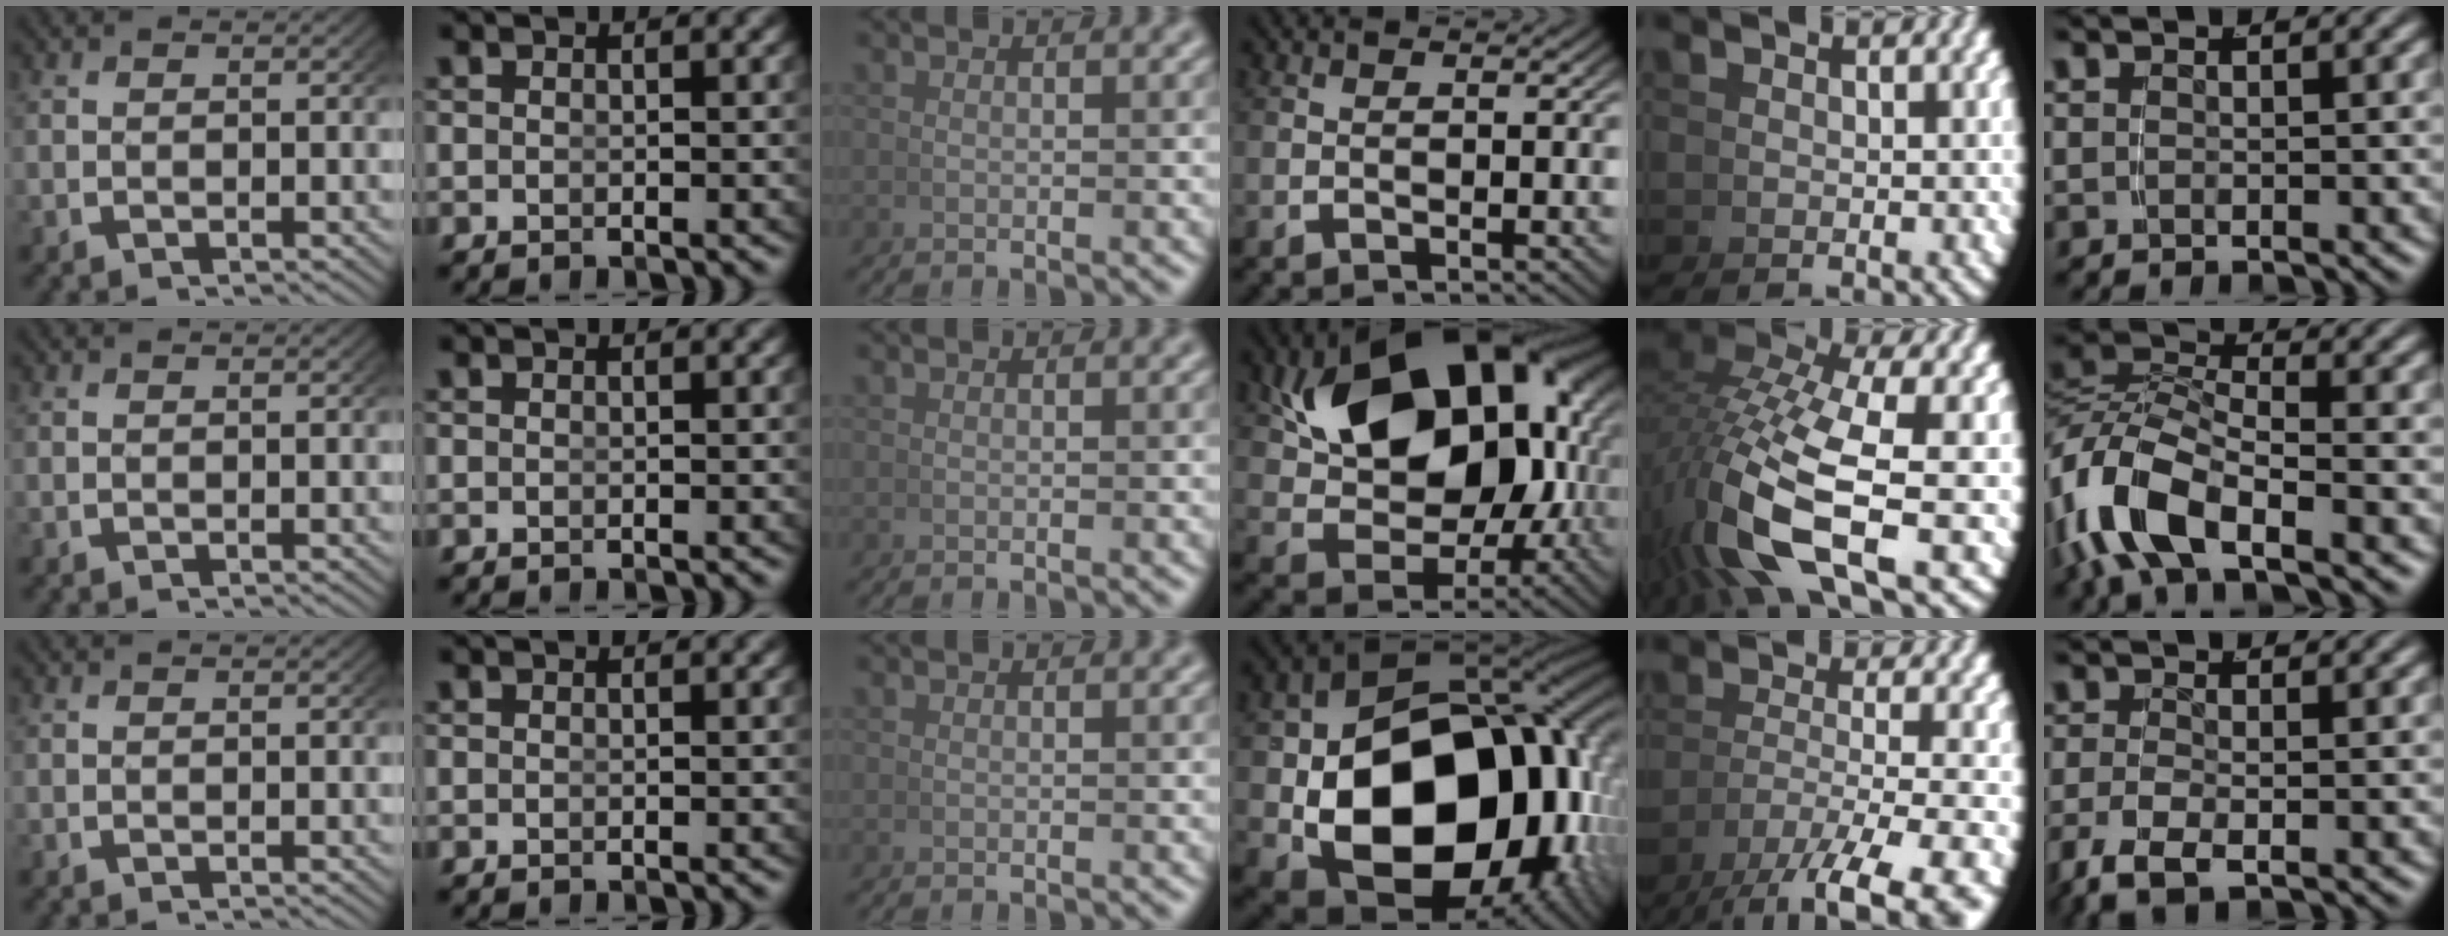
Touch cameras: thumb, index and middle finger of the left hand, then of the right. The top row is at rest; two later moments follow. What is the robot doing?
{"motion": "grasp_and_lifting", "object": "calculator"}